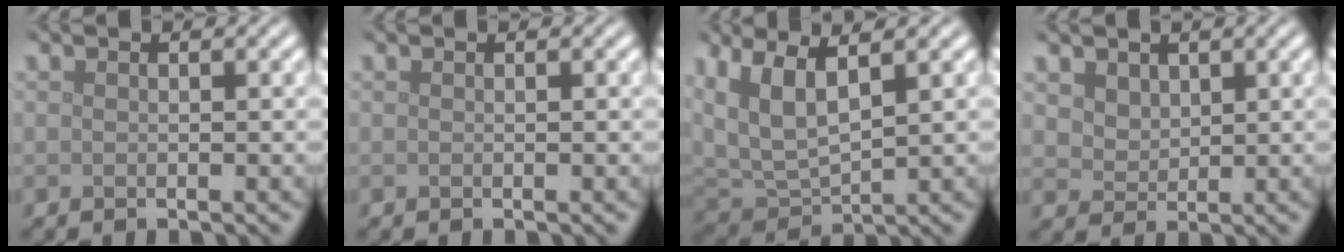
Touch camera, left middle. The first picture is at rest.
{"total": 0.0}
{"total": 6.0, "force": [2.7, 2.6, 4.7], "torque": [-0.117, 0.004, 0.051]}
{"total": 2.5, "force": [1.6, 1.7, 0.9], "torque": [-0.028, -0.007, 0.044]}